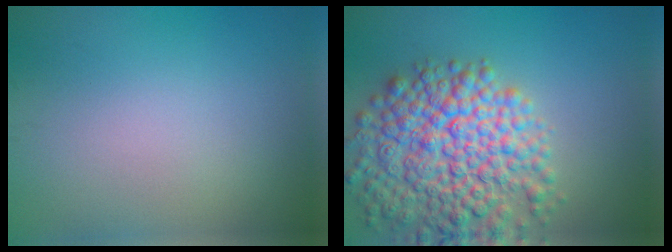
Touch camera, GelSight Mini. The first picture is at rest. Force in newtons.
{"total": 9.5, "press": 9.5, "slide": 0.4}